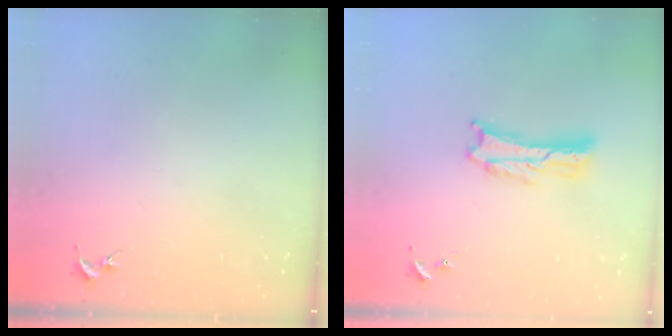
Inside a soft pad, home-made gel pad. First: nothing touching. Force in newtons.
{"total": 2.4, "press": 2.4, "slide": 0.3}